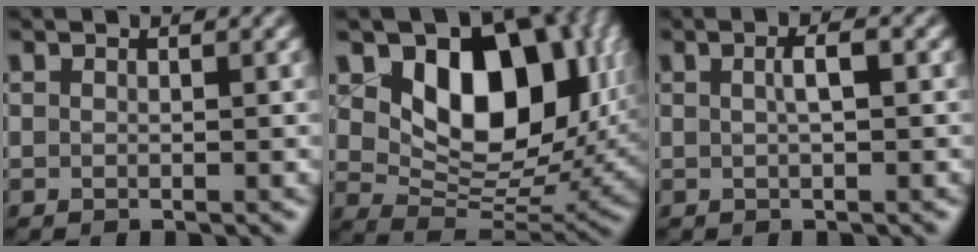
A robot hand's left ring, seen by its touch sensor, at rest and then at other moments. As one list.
[{"total": 12.1, "force": [3.7, 7.9, 8.4], "torque": [-0.121, -0.017, 0.068]}, {"total": 1.7, "force": [0.2, 0.3, 1.6], "torque": [-0.031, 0.006, 0.003]}]